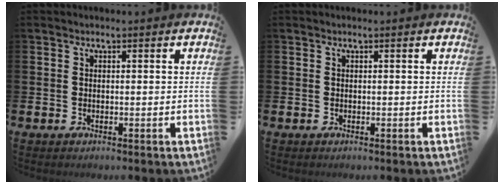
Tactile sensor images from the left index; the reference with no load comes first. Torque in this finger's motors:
{"motor_torque": [0.00, 0.00, 0.00, 0.00]}